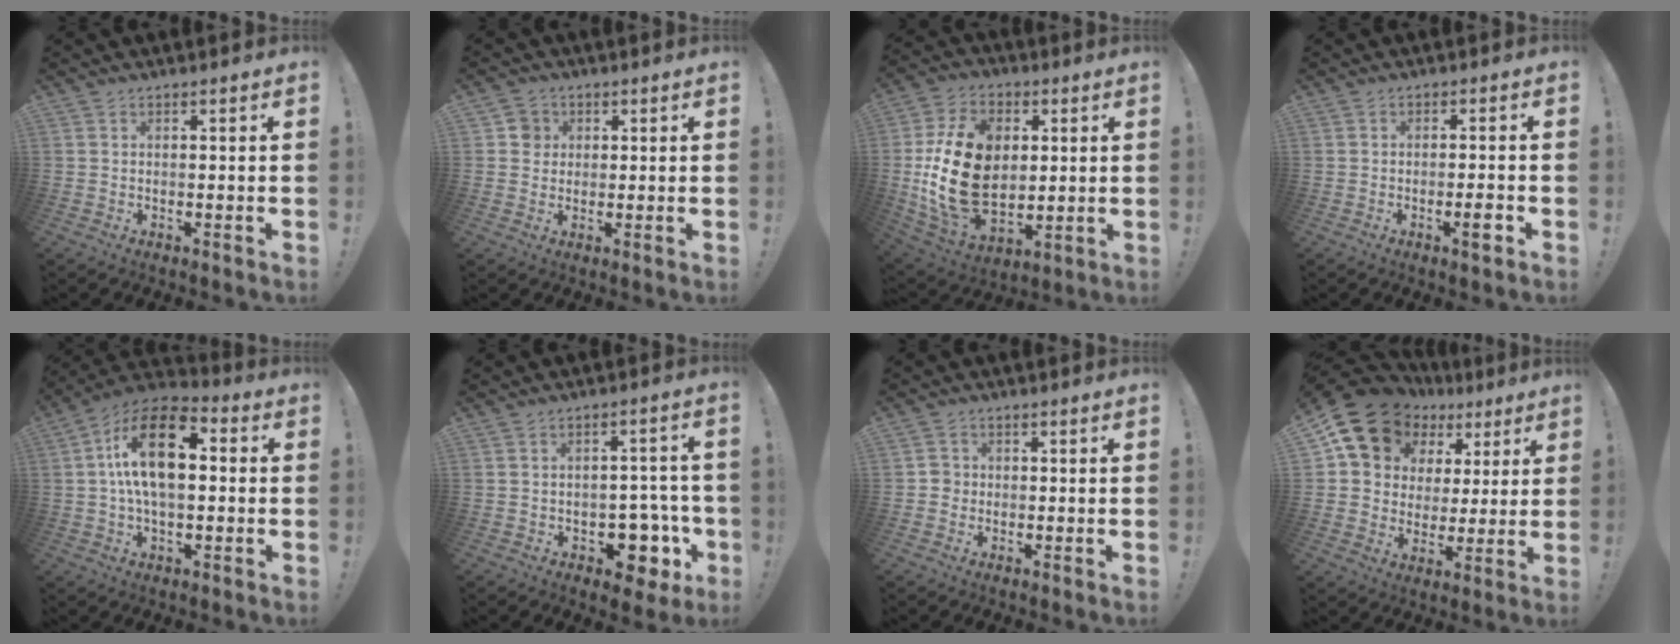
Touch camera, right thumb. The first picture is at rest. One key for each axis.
{"total": 4.3, "fx": 0.9, "fy": 4.1, "fz": 1.2, "tx": -0.012, "ty": 0.004, "tz": 0.016}
{"total": 23.5, "fx": 1.7, "fy": 16.4, "fz": 16.8, "tx": -0.314, "ty": -0.004, "tz": 0.041}
{"total": 3.7, "fx": -1.8, "fy": 0.4, "fz": 3.2, "tx": -0.045, "ty": 0.000, "tz": -0.029}
{"total": 18.3, "fx": 1.9, "fy": 10.0, "fz": 15.1, "tx": -0.261, "ty": 0.014, "tz": 0.030}
{"total": 9.3, "fx": -4.0, "fy": 6.7, "fz": 5.2, "tx": -0.044, "ty": 0.033, "tz": -0.058}
{"total": 3.0, "fx": -0.8, "fy": 2.8, "fz": 0.6, "tx": -0.002, "ty": 0.006, "tz": -0.016}
{"total": 15.9, "fx": 9.1, "fy": 11.3, "fz": 6.4, "tx": -0.107, "ty": -0.052, "tz": 0.181}